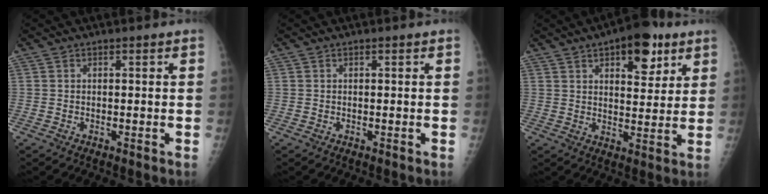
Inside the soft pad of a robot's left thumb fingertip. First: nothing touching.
{"total": 0.0}
{"total": 11.7, "force": [6.2, 5.4, 8.3], "torque": [-0.081, -0.024, 0.084]}